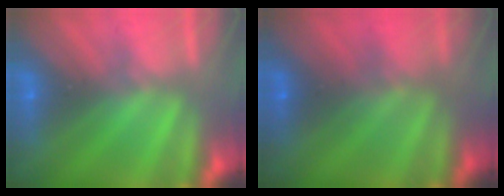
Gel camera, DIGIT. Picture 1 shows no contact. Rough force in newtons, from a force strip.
{"total": 2.0}